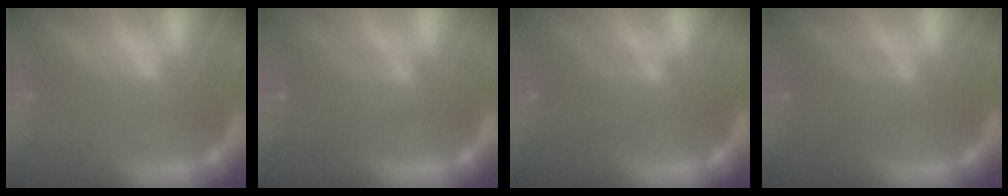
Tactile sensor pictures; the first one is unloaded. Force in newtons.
{"total": 4.6}
{"total": 4.1}
{"total": 3.6}